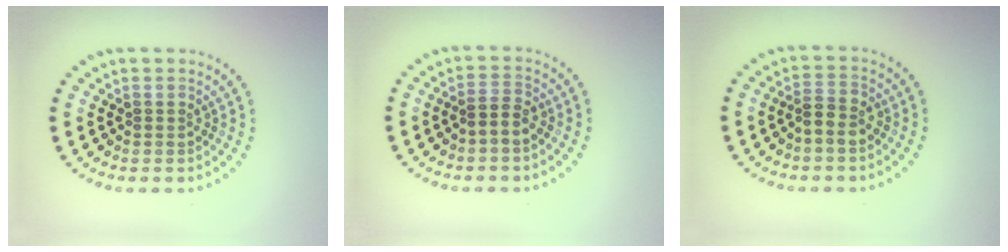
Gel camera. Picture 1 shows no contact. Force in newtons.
{"total": 1.9, "press": 1.7, "slide": 0.7}
{"total": 2.1, "press": 2.0, "slide": 0.8}